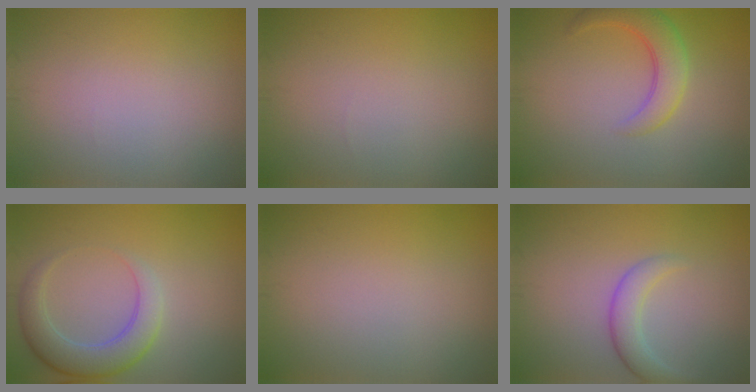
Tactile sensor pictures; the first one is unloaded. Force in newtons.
{"total": 0.0}
{"total": 4.0, "press": 3.9, "slide": 0.2}
{"total": 4.5, "press": 4.5, "slide": 0.5}
{"total": 0.0}
{"total": 2.6, "press": 2.6, "slide": 0.2}